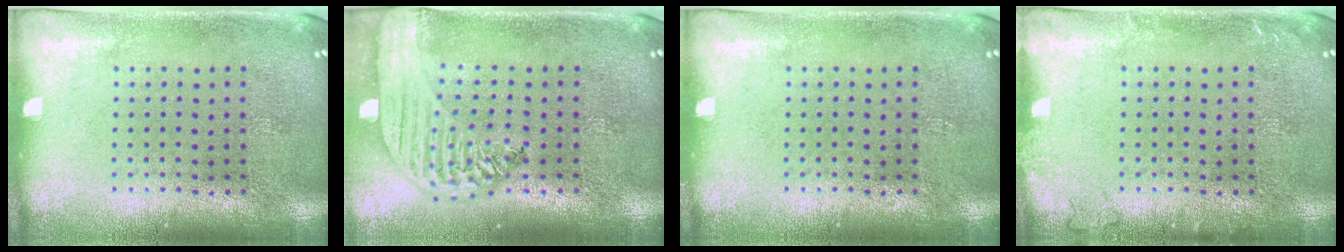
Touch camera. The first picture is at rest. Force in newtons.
{"total": 2.9, "press": 2.3, "slide": 1.7}
{"total": 0.0}
{"total": 1.0, "press": 1.0, "slide": 0.1}